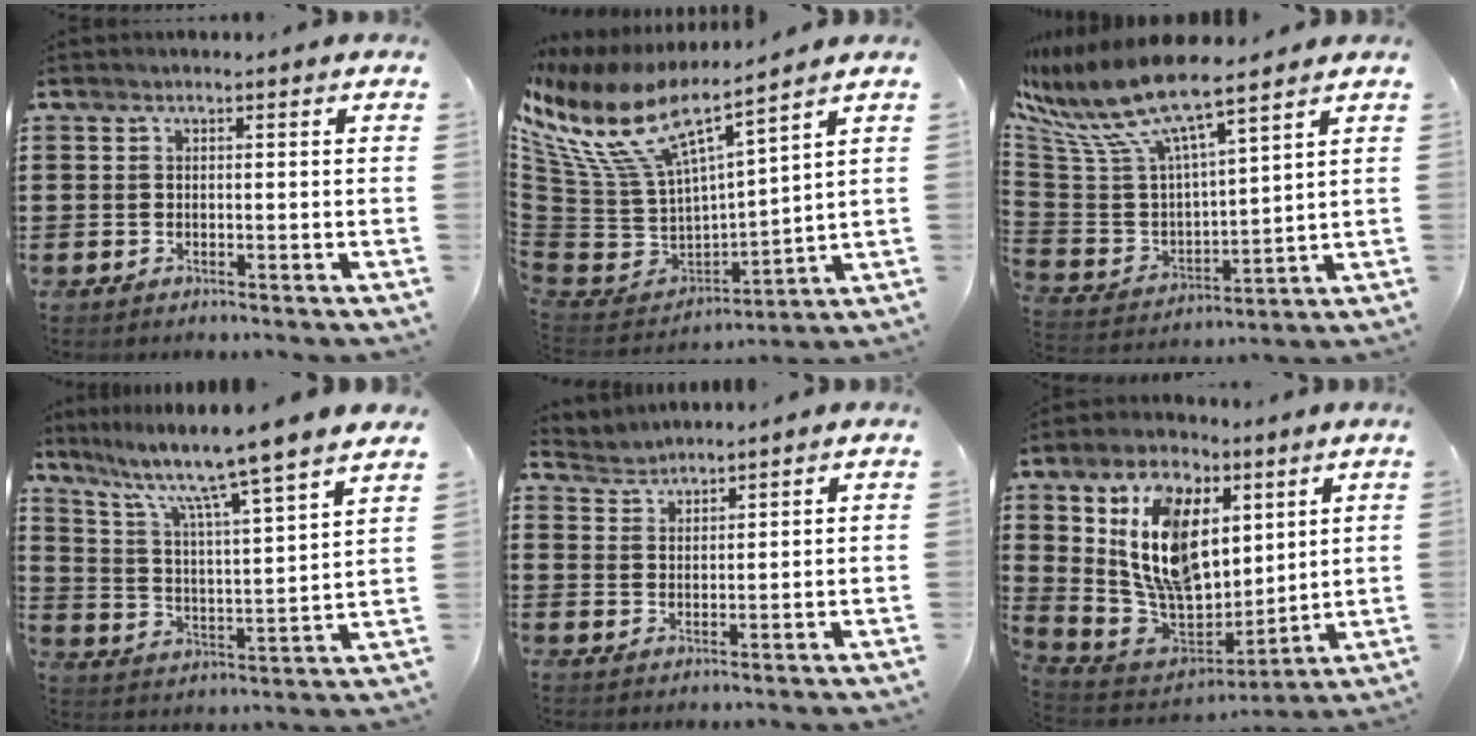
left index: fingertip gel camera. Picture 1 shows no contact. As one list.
[{"total": 11.1, "force": [7.2, 3.9, 7.5], "torque": [-0.195, -0.053, 0.119]}, {"total": 9.9, "force": [7.8, 1.3, 6.0], "torque": [-0.162, -0.058, 0.129]}, {"total": 9.0, "force": [7.4, -0.7, 5.1], "torque": [-0.129, -0.059, 0.115]}, {"total": 2.5, "force": [2.5, 0.3, -0.5], "torque": [0.001, -0.005, 0.046]}, {"total": 14.3, "force": [5.5, 8.6, 10.0], "torque": [-0.230, -0.014, 0.101]}]